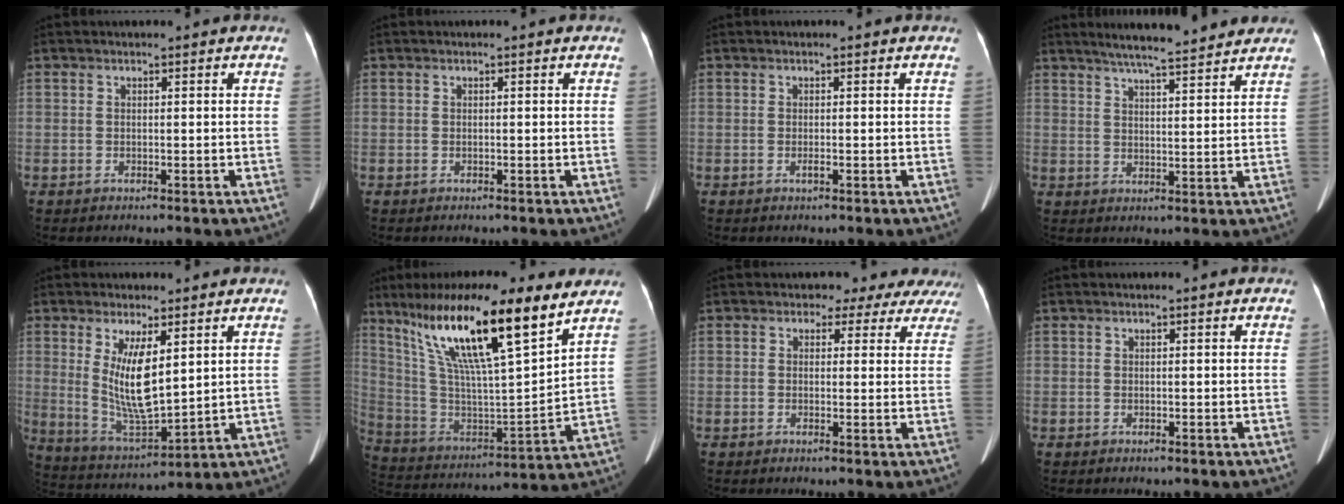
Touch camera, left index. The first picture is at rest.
{"total": 0.0}
{"total": 0.0}
{"total": 10.7, "force": [9.4, 0.6, 5.1], "torque": [-0.079, 0.017, 0.129]}
{"total": 9.9, "force": [2.8, 2.5, 9.1], "torque": [-0.181, -0.021, 0.064]}
{"total": 22.9, "force": [14.2, 2.4, 17.8], "torque": [-0.340, 0.014, 0.254]}
{"total": 7.6, "force": [6.3, 4.1, 1.2], "torque": [0.012, 0.006, 0.044]}
{"total": 0.0}